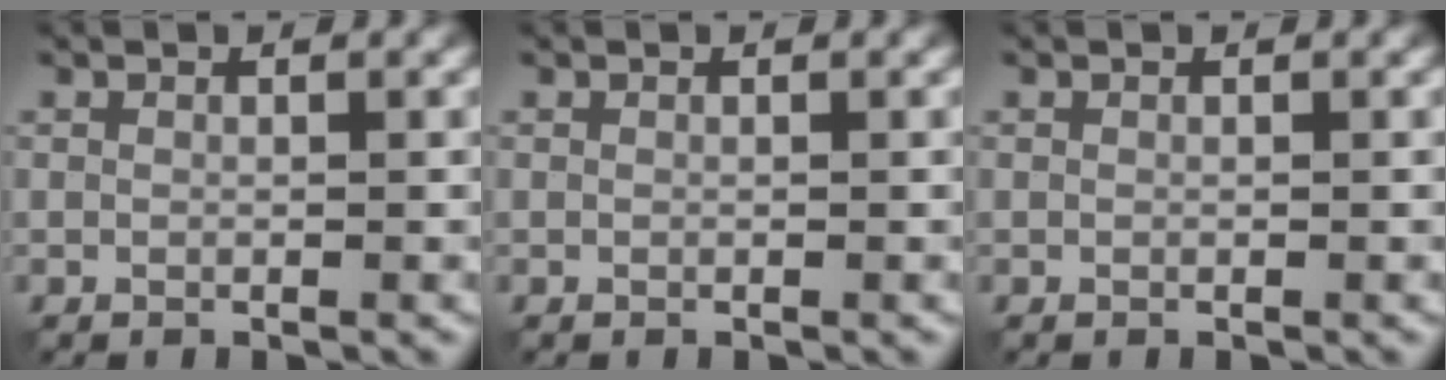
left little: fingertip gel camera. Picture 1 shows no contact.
{"total": 0.0}
{"total": 0.0}